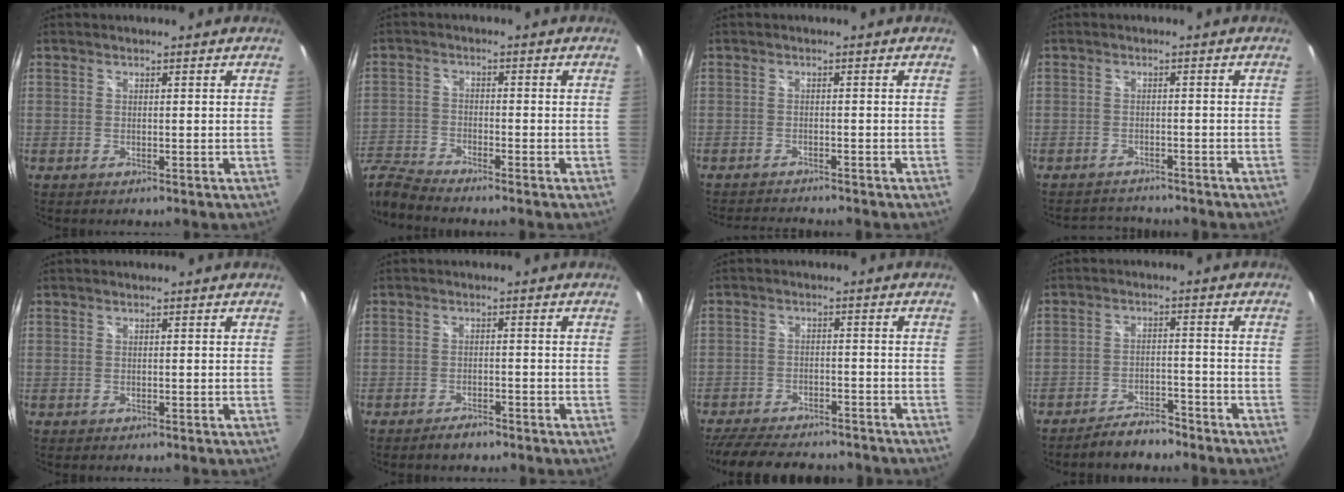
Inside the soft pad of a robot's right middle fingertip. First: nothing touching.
{"total": 7.5, "force": [-7.2, 0.6, 2.1], "torque": [-0.066, -0.015, -0.151]}
{"total": 5.7, "force": [-5.4, 0.2, 1.7], "torque": [-0.042, -0.018, -0.088]}
{"total": 4.5, "force": [-4.4, 1.2, 0.2], "torque": [-0.015, 0.013, -0.067]}
{"total": 0.0}
{"total": 3.0, "force": [-2.6, 1.0, 1.2], "torque": [-0.031, 0.000, -0.042]}
{"total": 15.2, "force": [-13.0, 4.9, 6.2], "torque": [-0.144, -0.002, -0.192]}
{"total": 6.0, "force": [-5.4, 1.8, 2.0], "torque": [-0.057, 0.008, -0.081]}